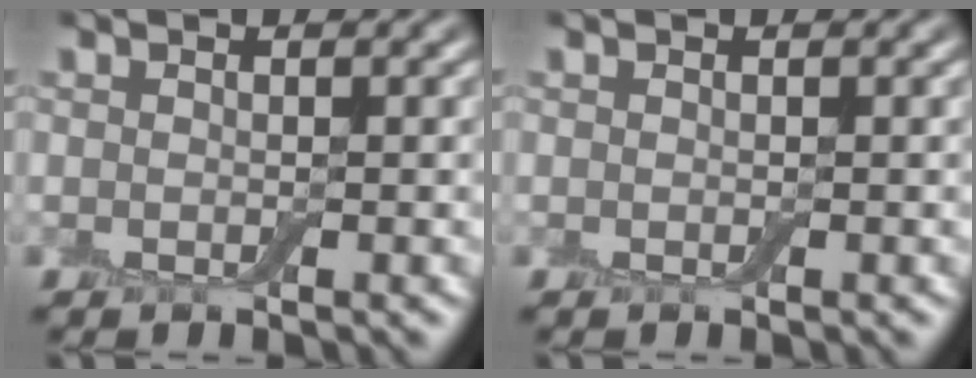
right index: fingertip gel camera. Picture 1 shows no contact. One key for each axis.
{"total": 0.0}